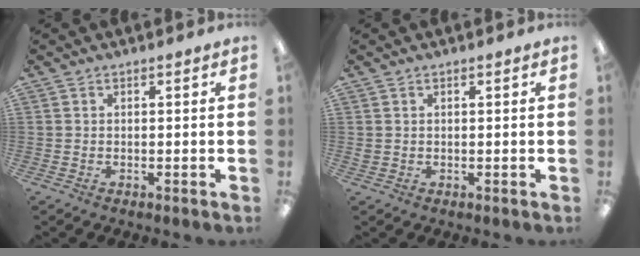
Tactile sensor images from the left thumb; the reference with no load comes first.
{"total": 1.0, "force": [0.4, 0.8, 0.4], "torque": [-0.008, 0.004, 0.007]}